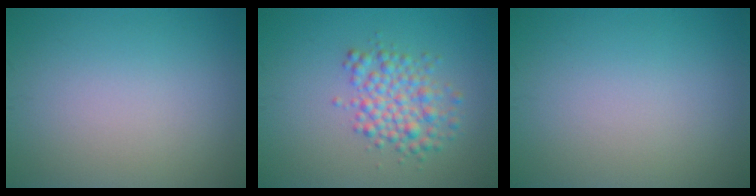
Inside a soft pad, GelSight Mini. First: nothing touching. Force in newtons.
{"total": 3.8, "press": 3.8, "slide": 0.0}
{"total": 0.0}